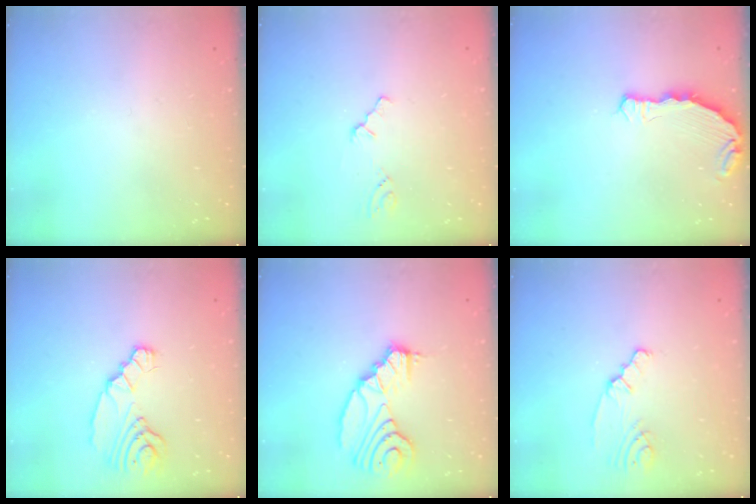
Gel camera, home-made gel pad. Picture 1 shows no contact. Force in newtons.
{"total": 0.5, "press": 0.5, "slide": 0.1}
{"total": 7.5, "press": 5.5, "slide": 5.1}
{"total": 8.3, "press": 8.3, "slide": 0.6}
{"total": 13.6, "press": 12.8, "slide": 4.4}
{"total": 2.2, "press": 2.2, "slide": 0.4}